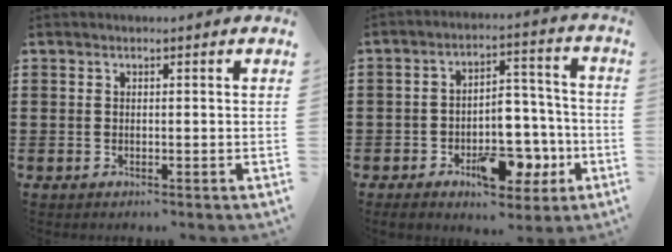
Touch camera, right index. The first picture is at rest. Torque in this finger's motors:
{"motor_torque": [2.14, 0.00, 1.05, 0.15]}